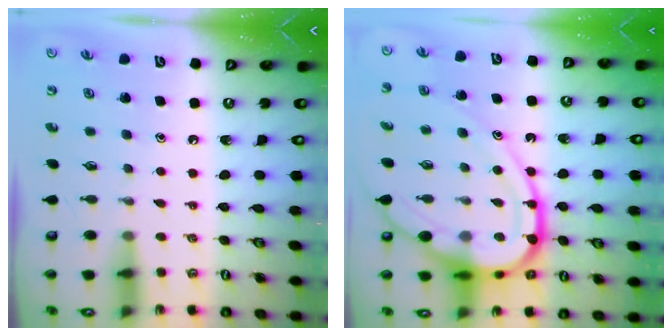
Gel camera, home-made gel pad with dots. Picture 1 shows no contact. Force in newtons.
{"total": 20.5, "press": 20.4, "slide": 2.2}